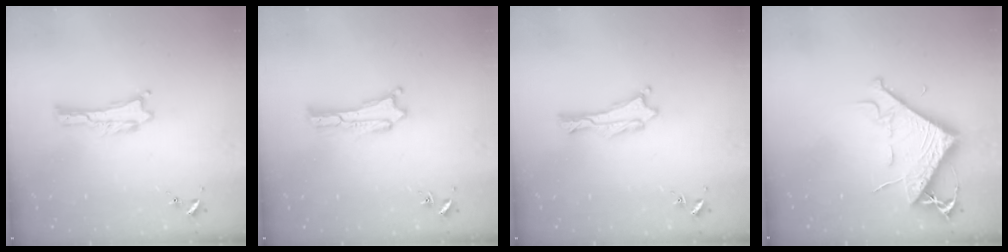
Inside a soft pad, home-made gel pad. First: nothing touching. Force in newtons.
{"total": 0.0}
{"total": 0.0}
{"total": 7.8, "press": 7.8, "slide": 0.8}